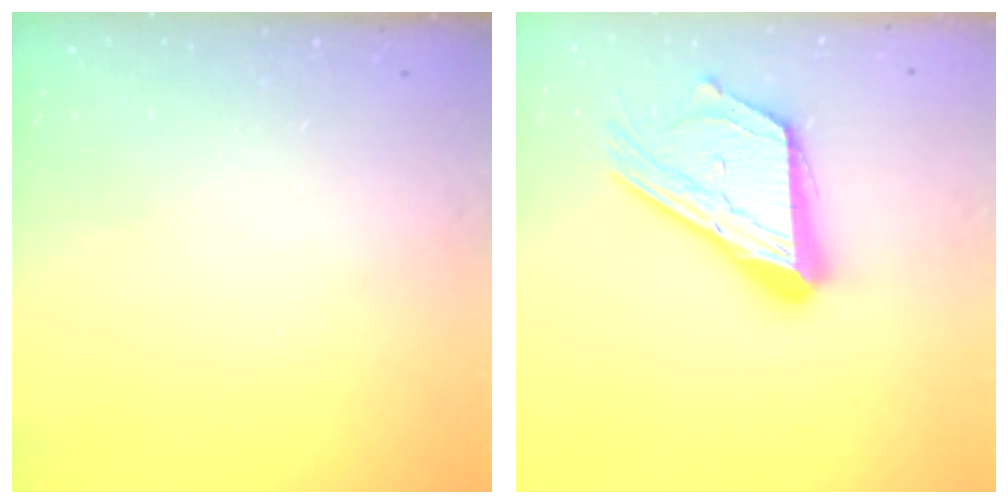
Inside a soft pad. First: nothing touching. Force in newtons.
{"total": 20.1, "press": 20.1, "slide": 1.7}